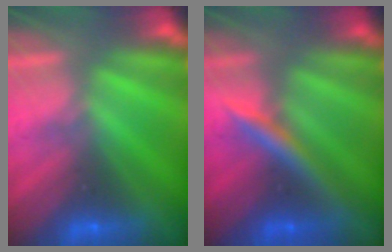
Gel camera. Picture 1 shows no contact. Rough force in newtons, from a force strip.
{"total": 2.5}